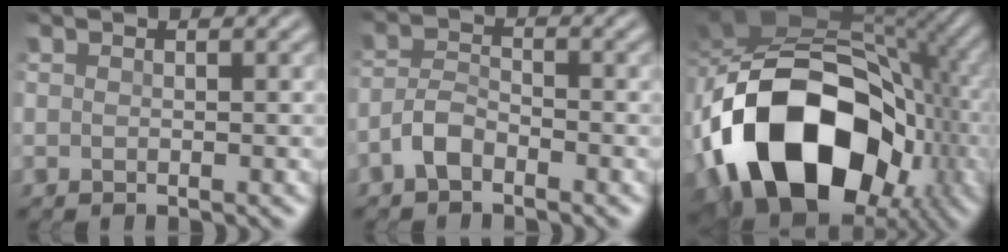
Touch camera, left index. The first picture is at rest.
{"total": 2.4, "force": [-1.8, 0.7, 1.4], "torque": [-0.032, 0.012, -0.042]}
{"total": 18.8, "force": [-5.3, 12.5, 13.0], "torque": [-0.237, -0.004, -0.088]}